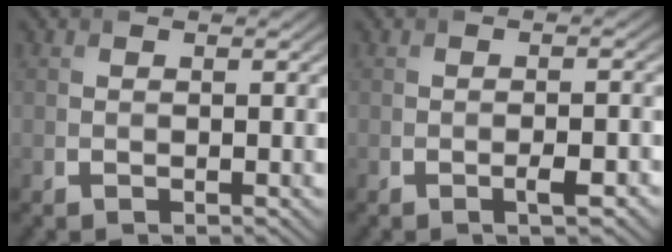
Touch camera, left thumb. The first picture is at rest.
{"total": 2.3, "force": [-1.1, 0.5, 2.0], "torque": [-0.032, 0.001, -0.016]}